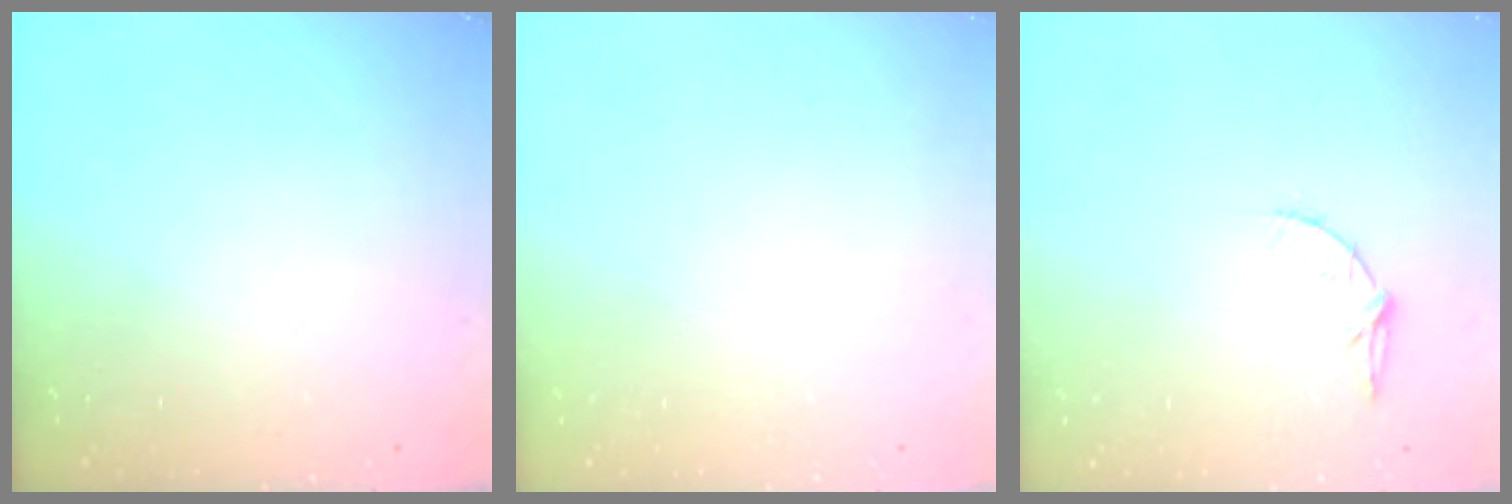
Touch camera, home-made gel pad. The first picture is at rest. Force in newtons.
{"total": 0.0}
{"total": 4.7, "press": 4.7, "slide": 0.5}